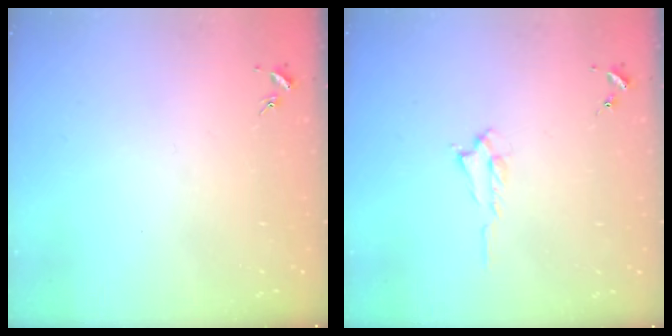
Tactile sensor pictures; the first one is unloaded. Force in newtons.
{"total": 0.7, "press": 0.6, "slide": 0.2}